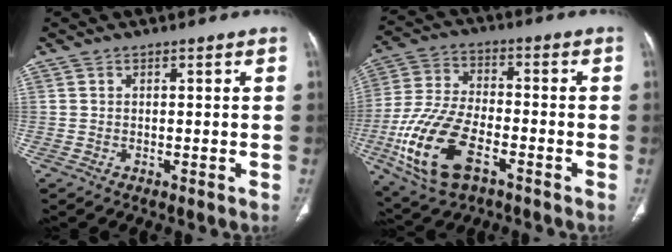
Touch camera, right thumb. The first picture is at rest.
{"total": 17.3, "force": [-6.8, 8.8, 13.2], "torque": [-0.277, 0.015, -0.125]}